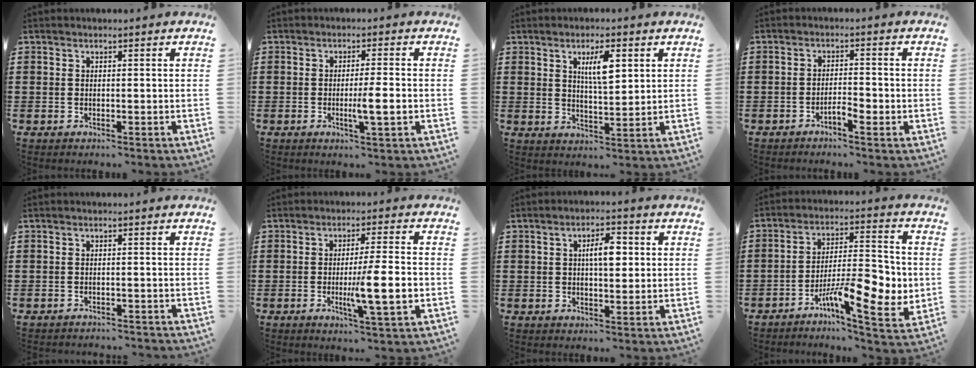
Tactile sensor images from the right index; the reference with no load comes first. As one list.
[{"total": 4.4, "force": [-0.9, 0.2, 4.3], "torque": [-0.073, -0.005, -0.018]}, {"total": 5.4, "force": [2.1, 1.6, 4.8], "torque": [-0.092, 0.004, 0.032]}, {"total": 2.4, "force": [-1.5, 0.4, 1.9], "torque": [-0.033, 0.003, -0.029]}, {"total": 1.3, "force": [-1.3, 0.0, 0.1], "torque": [-0.006, 0.001, -0.027]}, {"total": 9.5, "force": [-1.9, 1.2, 9.2], "torque": [-0.155, -0.017, -0.035]}, {"total": 4.8, "force": [0.7, 1.8, 4.4], "torque": [-0.071, 0.003, 0.006]}, {"total": 11.7, "force": [-4.1, 4.0, 10.2], "torque": [-0.147, 0.008, -0.066]}]